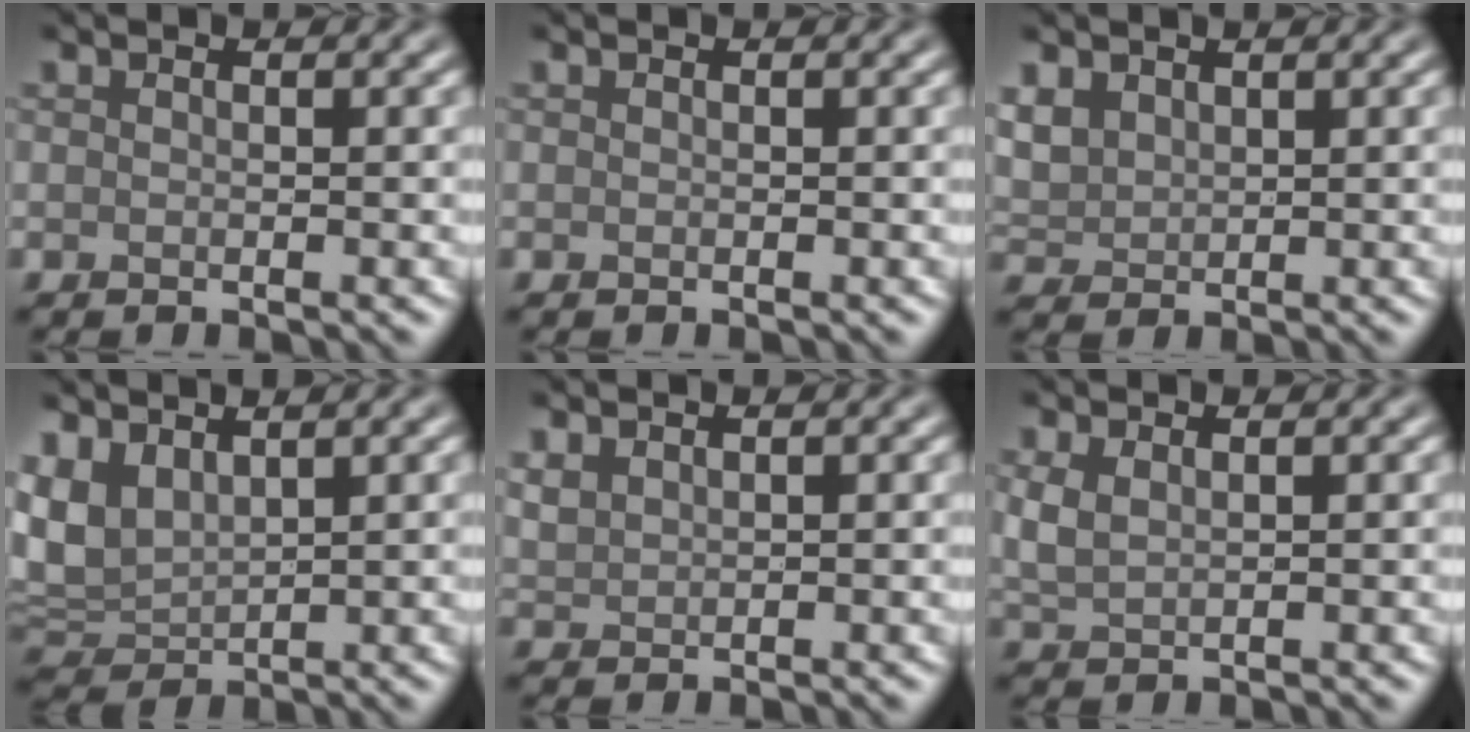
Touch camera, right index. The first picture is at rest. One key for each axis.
{"total": 0.0}
{"total": 3.1, "fx": 1.6, "fy": 2.2, "fz": 1.6, "tx": -0.044, "ty": 0.004, "tz": 0.033}
{"total": 5.5, "fx": 2.3, "fy": 3.4, "fz": 3.7, "tx": -0.097, "ty": 0.001, "tz": 0.049}
{"total": 1.5, "fx": 1.1, "fy": 0.8, "fz": 0.6, "tx": -0.019, "ty": 0.001, "tz": 0.028}
{"total": 2.1, "fx": 0.9, "fy": 1.1, "fz": 1.6, "tx": -0.043, "ty": 0.000, "tz": 0.022}